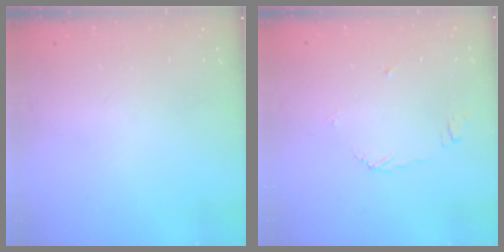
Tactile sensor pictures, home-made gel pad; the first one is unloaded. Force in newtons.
{"total": 5.5, "press": 5.5, "slide": 0.1}